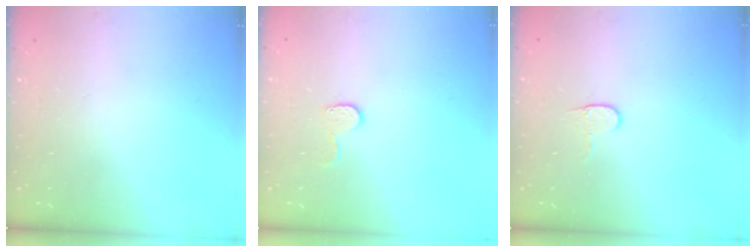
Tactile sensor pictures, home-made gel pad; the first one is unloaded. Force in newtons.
{"total": 7.1, "press": 7.1, "slide": 0.4}
{"total": 4.3, "press": 4.3, "slide": 0.4}